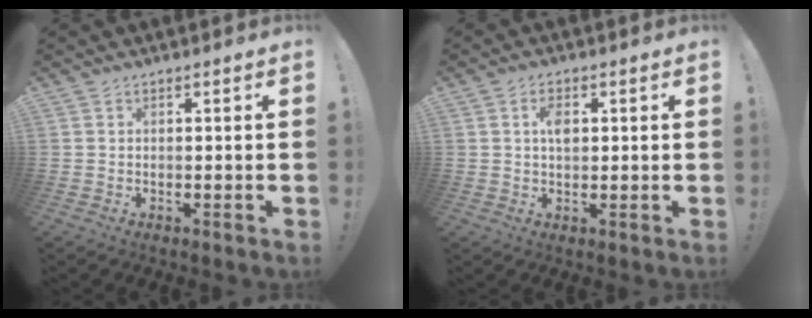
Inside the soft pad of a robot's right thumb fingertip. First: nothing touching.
{"total": 4.4, "force": [0.9, 2.5, 3.4], "torque": [-0.054, 0.001, 0.012]}